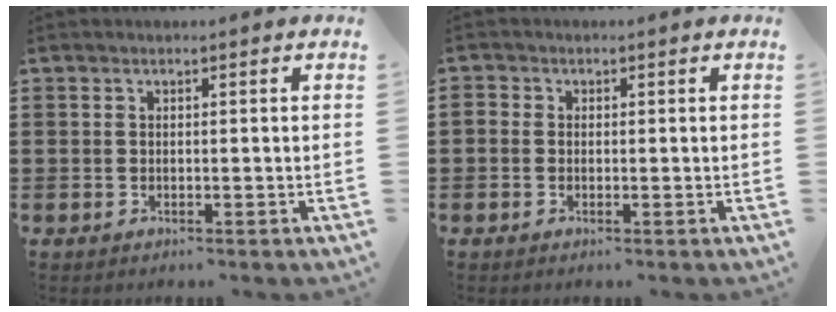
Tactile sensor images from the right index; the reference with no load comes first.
{"total": 0.9, "force": [-0.4, 0.8, 0.2], "torque": [-0.005, 0.004, -0.008]}